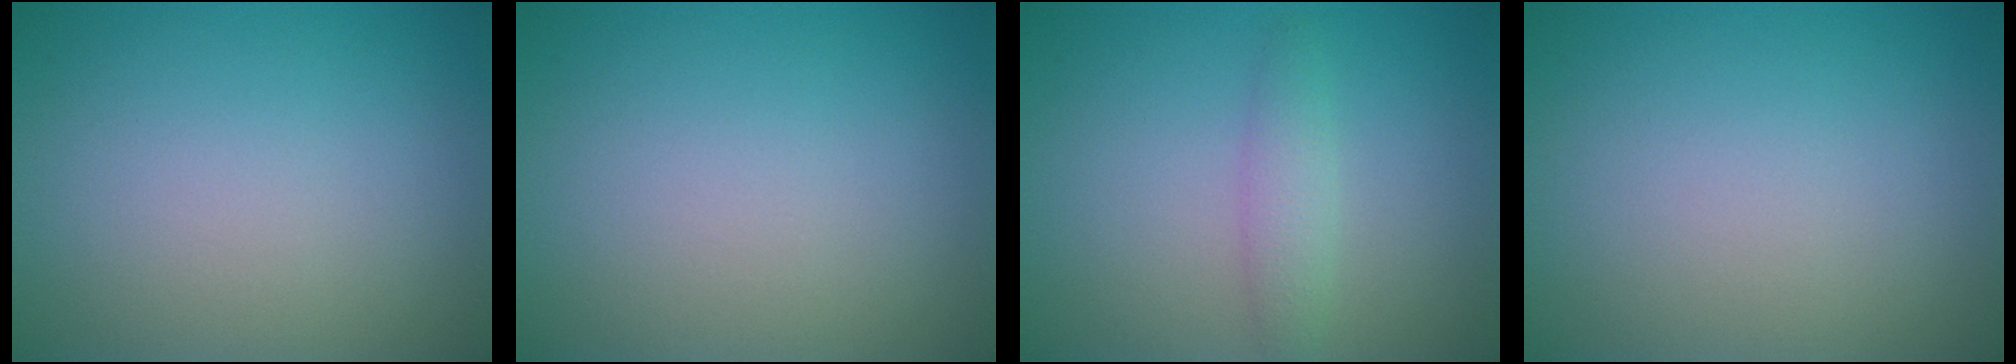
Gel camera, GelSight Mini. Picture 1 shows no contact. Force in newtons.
{"total": 0.0}
{"total": 1.8, "press": 1.8, "slide": 0.0}
{"total": 0.0}